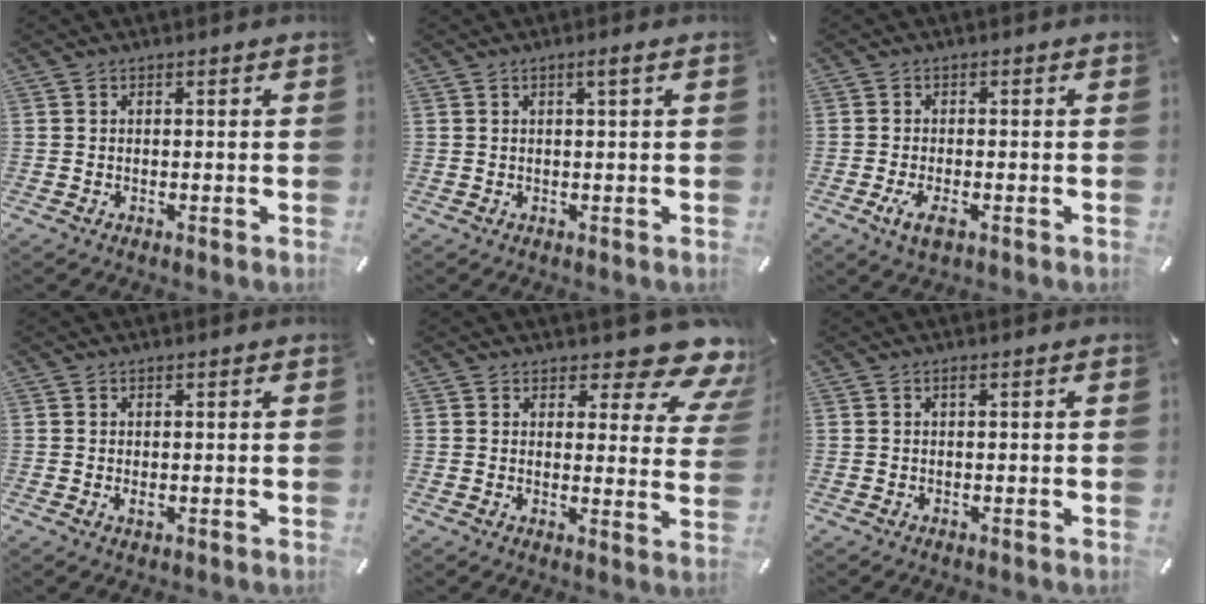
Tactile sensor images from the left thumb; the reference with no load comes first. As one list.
[{"total": 1.9, "force": [0.7, 0.1, 1.8], "torque": [-0.035, 0.001, 0.011]}, {"total": 3.5, "force": [-1.5, 1.3, 2.9], "torque": [-0.065, -0.003, -0.030]}, {"total": 0.7, "force": [0.1, 0.4, 0.6], "torque": [-0.012, 0.001, 0.001]}, {"total": 10.4, "force": [7.8, 4.1, 5.5], "torque": [-0.058, -0.071, 0.134]}, {"total": 0.7, "force": [0.2, 0.1, 0.7], "torque": [-0.013, 0.002, 0.002]}]